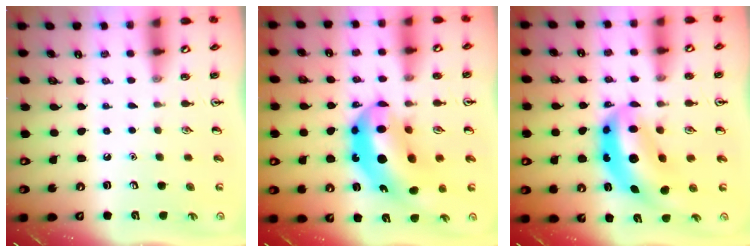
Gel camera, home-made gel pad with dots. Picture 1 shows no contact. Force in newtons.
{"total": 16.3, "press": 15.5, "slide": 5.1}
{"total": 11.2, "press": 10.7, "slide": 3.2}